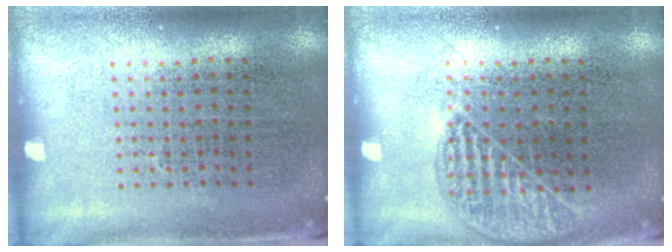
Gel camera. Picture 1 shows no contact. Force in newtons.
{"total": 1.0, "press": 1.0, "slide": 0.3}